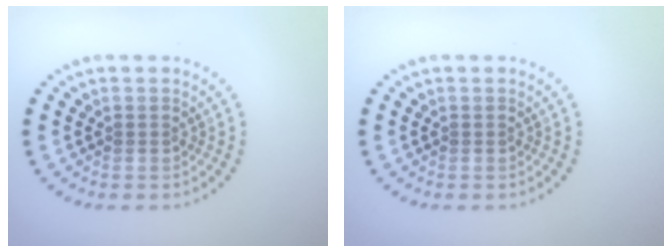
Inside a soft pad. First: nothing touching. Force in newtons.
{"total": 0.0}